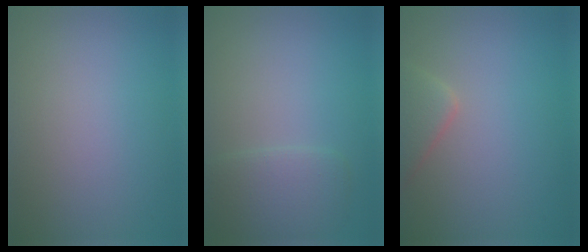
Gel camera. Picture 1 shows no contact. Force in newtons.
{"total": 3.0, "press": 3.0, "slide": 0.1}
{"total": 2.8, "press": 2.7, "slide": 0.1}